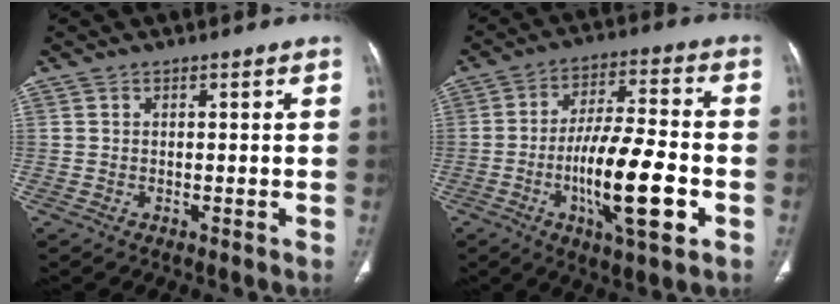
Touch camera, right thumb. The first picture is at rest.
{"total": 16.3, "force": [-4.5, 4.3, 15.0], "torque": [-0.257, 0.016, -0.076]}